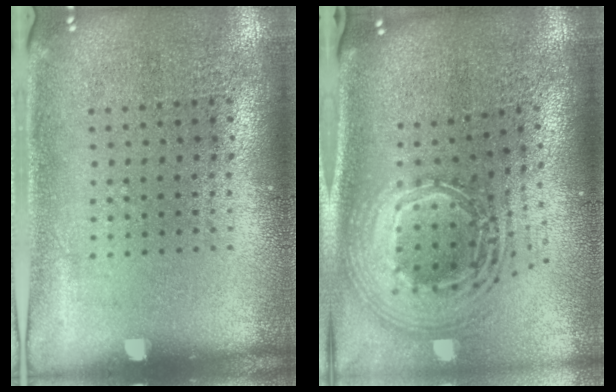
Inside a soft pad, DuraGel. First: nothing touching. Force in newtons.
{"total": 2.8, "press": 1.9, "slide": 2.1}